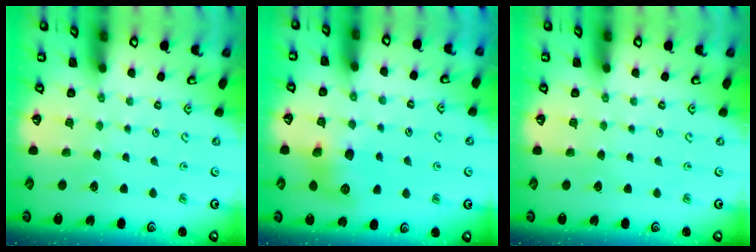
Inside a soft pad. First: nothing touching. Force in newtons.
{"total": 8.4, "press": 8.3, "slide": 1.2}
{"total": 0.0}